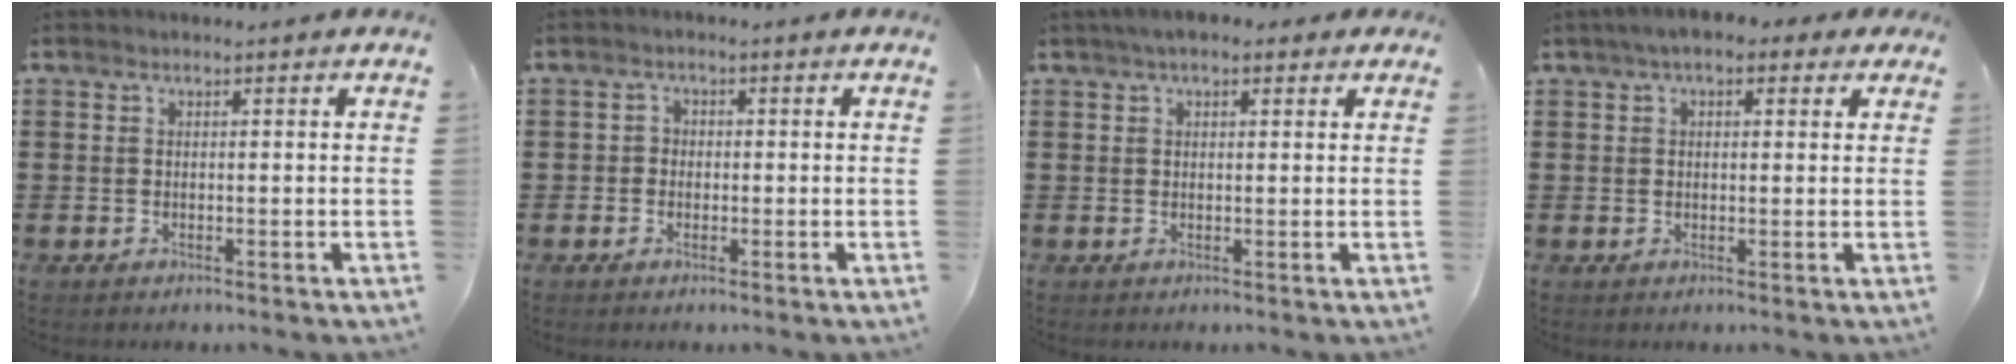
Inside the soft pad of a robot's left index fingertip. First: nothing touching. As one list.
[{"total": 1.4, "force": [-0.5, 1.3, 0.2], "torque": [-0.009, 0.005, -0.013]}, {"total": 3.0, "force": [1.9, 1.5, 1.8], "torque": [-0.042, 0.010, 0.035]}, {"total": 3.7, "force": [2.3, 1.7, 2.3], "torque": [-0.054, 0.008, 0.040]}]